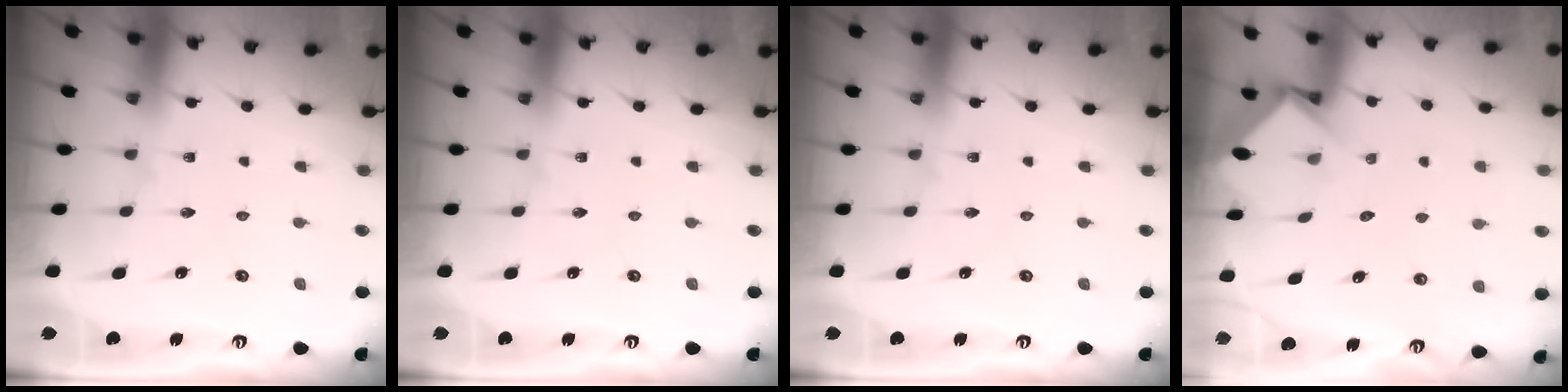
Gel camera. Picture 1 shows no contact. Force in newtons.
{"total": 0.0}
{"total": 0.0}
{"total": 3.4, "press": 3.4, "slide": 0.3}